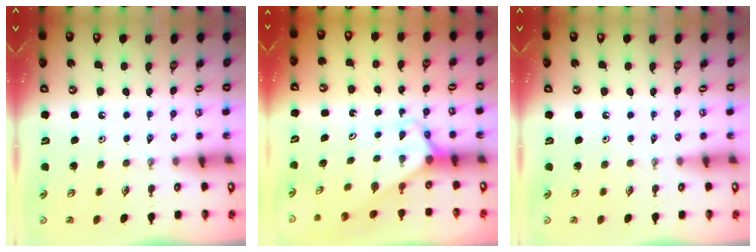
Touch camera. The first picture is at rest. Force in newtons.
{"total": 2.9, "press": 2.9, "slide": 0.2}
{"total": 0.0}